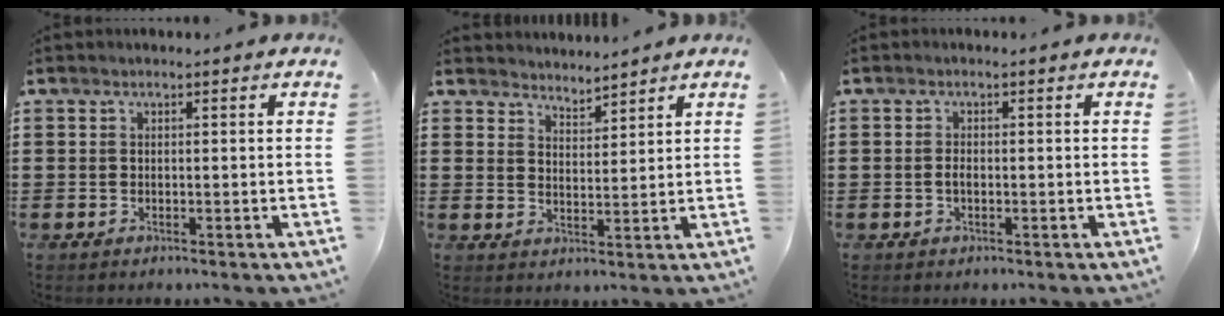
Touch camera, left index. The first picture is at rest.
{"total": 3.2, "force": [3.2, 0.3, -0.5], "torque": [0.000, -0.013, 0.061]}
{"total": 1.3, "force": [-0.2, 0.5, 1.1], "torque": [-0.031, -0.004, -0.006]}